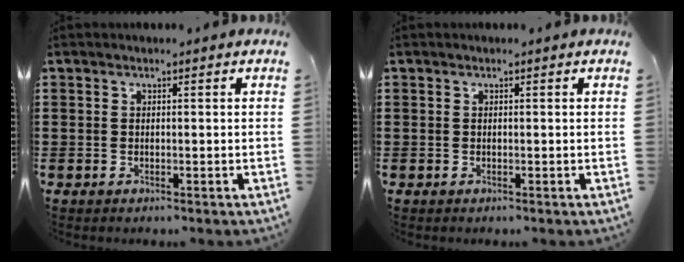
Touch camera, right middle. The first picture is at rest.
{"total": 0.0}